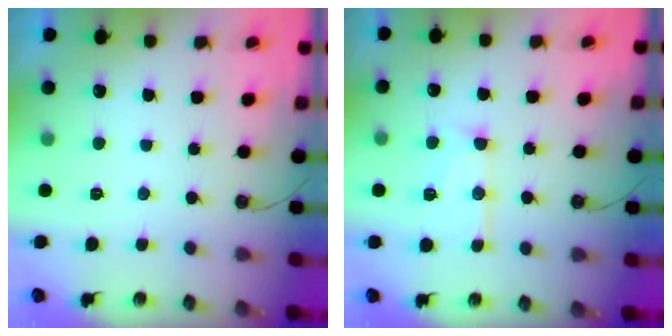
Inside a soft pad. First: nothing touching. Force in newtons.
{"total": 12.0, "press": 11.9, "slide": 1.1}